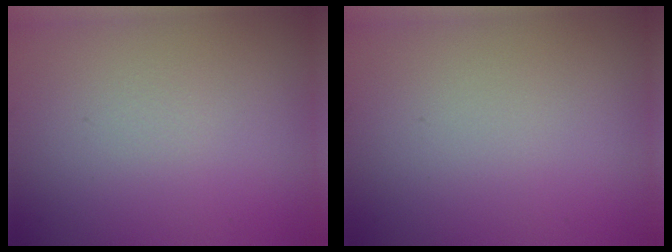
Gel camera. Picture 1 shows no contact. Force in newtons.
{"total": 0.0}